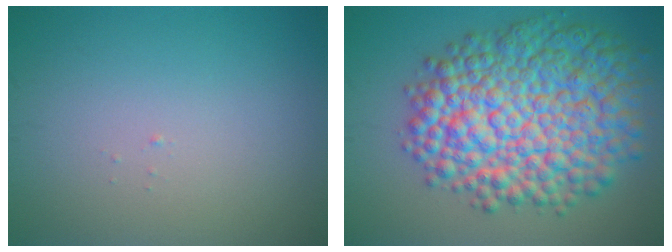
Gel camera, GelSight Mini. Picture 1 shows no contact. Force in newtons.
{"total": 12.9, "press": 12.8, "slide": 0.3}